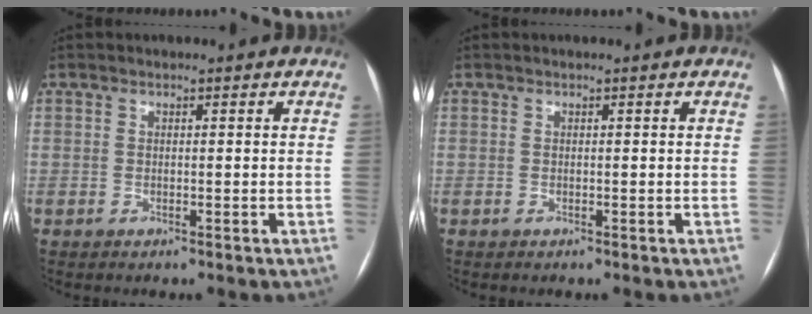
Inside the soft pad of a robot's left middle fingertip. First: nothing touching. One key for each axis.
{"total": 0.0}